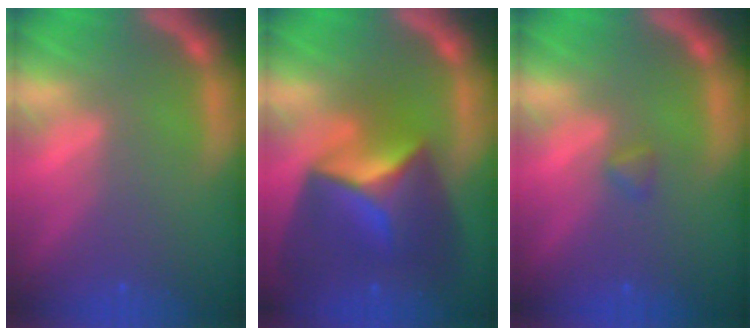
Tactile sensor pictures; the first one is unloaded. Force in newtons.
{"total": 10.0}
{"total": 0.9}